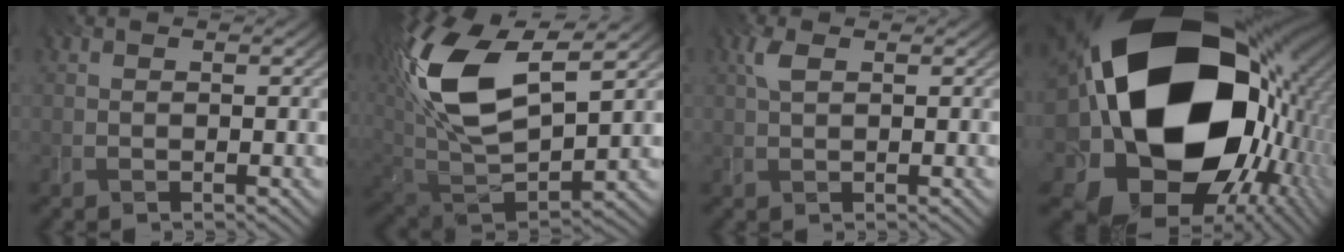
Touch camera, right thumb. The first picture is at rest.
{"total": 17.1, "force": [6.7, 8.6, 13.3], "torque": [-0.308, 0.014, 0.130]}
{"total": 2.1, "force": [0.8, 0.8, 1.7], "torque": [-0.045, 0.006, 0.016]}
{"total": 25.0, "force": [2.2, 18.6, 16.6], "torque": [-0.342, -0.066, 0.062]}